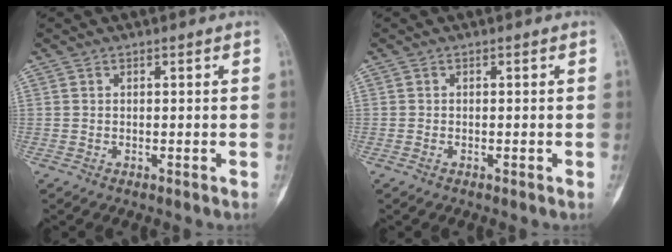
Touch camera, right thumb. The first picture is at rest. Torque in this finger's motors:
{"motor_torque": [-0.91, -0.21, 0.13, 0.07, 0.03]}